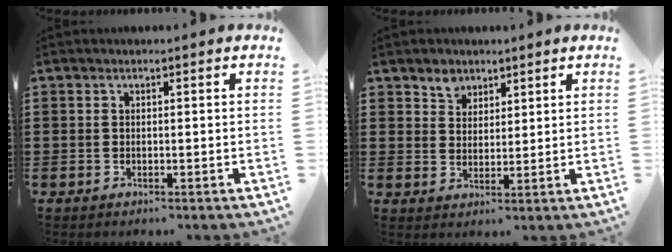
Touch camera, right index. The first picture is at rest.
{"total": 3.5, "force": [2.6, 2.4, 0.4], "torque": [-0.012, 0.005, 0.047]}